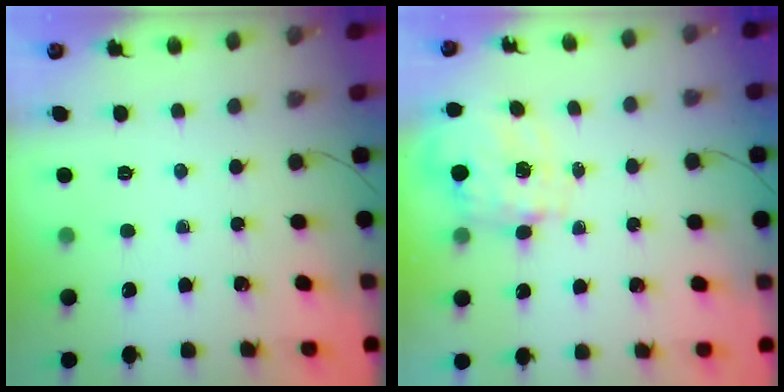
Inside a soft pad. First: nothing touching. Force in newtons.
{"total": 2.7, "press": 2.5, "slide": 1.0}